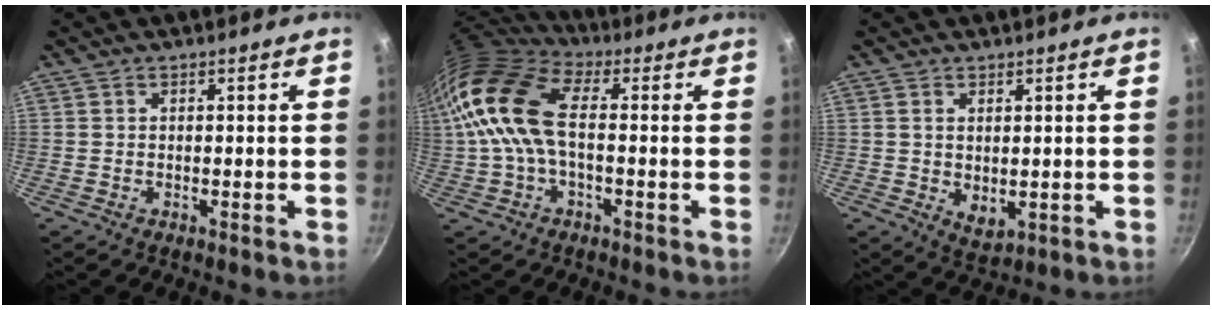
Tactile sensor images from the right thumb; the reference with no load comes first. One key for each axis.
{"total": 15.2, "fx": 1.1, "fy": 8.2, "fz": 12.8, "tx": -0.249, "ty": 0.020, "tz": 0.007}
{"total": 3.9, "fx": 0.6, "fy": 2.3, "fz": 3.1, "tx": -0.048, "ty": -0.012, "tz": 0.016}